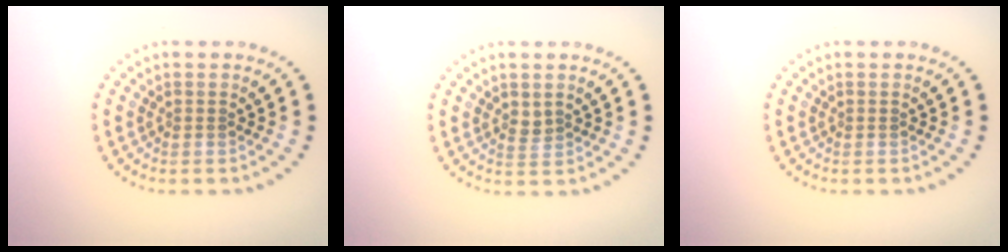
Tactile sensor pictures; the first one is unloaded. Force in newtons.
{"total": 0.8, "press": 0.8, "slide": 0.3}
{"total": 0.0}